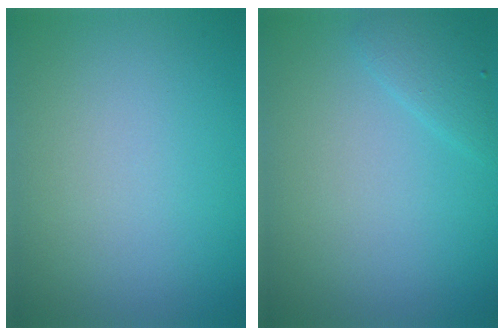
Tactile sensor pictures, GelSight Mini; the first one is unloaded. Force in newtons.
{"total": 1.4, "press": 1.4, "slide": 0.1}